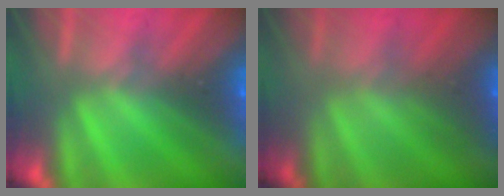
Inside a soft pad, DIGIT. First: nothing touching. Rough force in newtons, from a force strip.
{"total": 2.8}